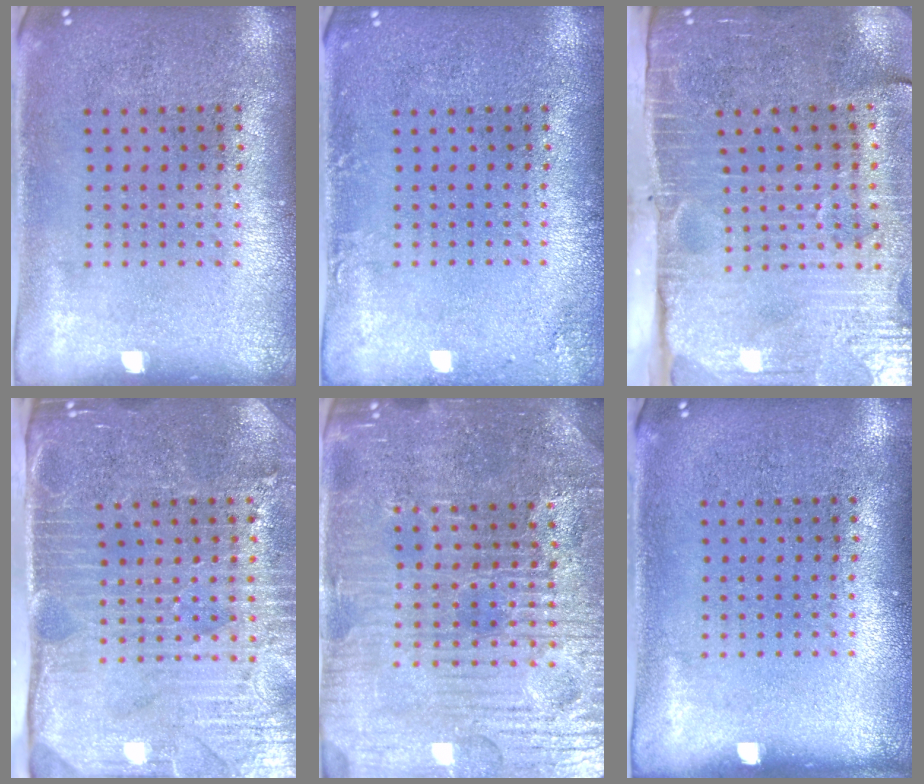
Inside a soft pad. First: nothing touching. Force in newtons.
{"total": 1.3, "press": 1.3, "slide": 0.0}
{"total": 4.5, "press": 3.9, "slide": 2.4}
{"total": 4.4, "press": 3.8, "slide": 2.3}
{"total": 5.3, "press": 5.0, "slide": 1.6}
{"total": 0.0}